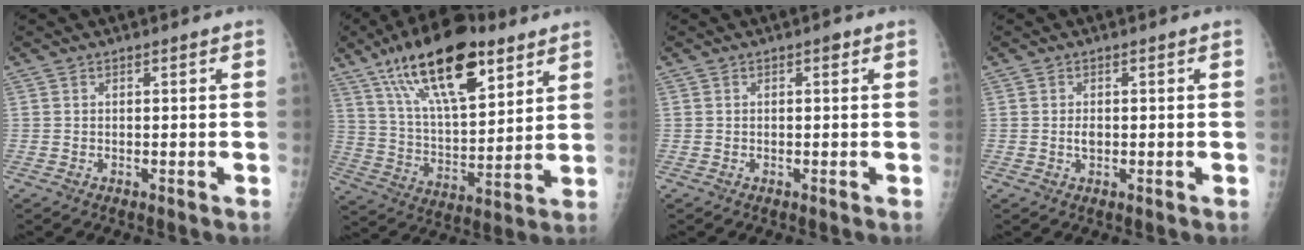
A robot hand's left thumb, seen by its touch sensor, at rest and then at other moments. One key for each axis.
{"total": 22.5, "fx": 13.0, "fy": 9.0, "fz": 16.0, "tx": -0.248, "ty": -0.044, "tz": 0.230}
{"total": 0.9, "fx": 0.4, "fy": 0.4, "fz": 0.6, "tx": -0.006, "ty": 0.001, "tz": 0.004}
{"total": 1.4, "fx": 0.0, "fy": 0.9, "fz": 1.1, "tx": -0.016, "ty": 0.000, "tz": 0.001}